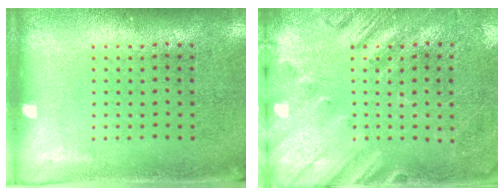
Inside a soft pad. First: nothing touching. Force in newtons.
{"total": 2.4, "press": 2.0, "slide": 1.4}